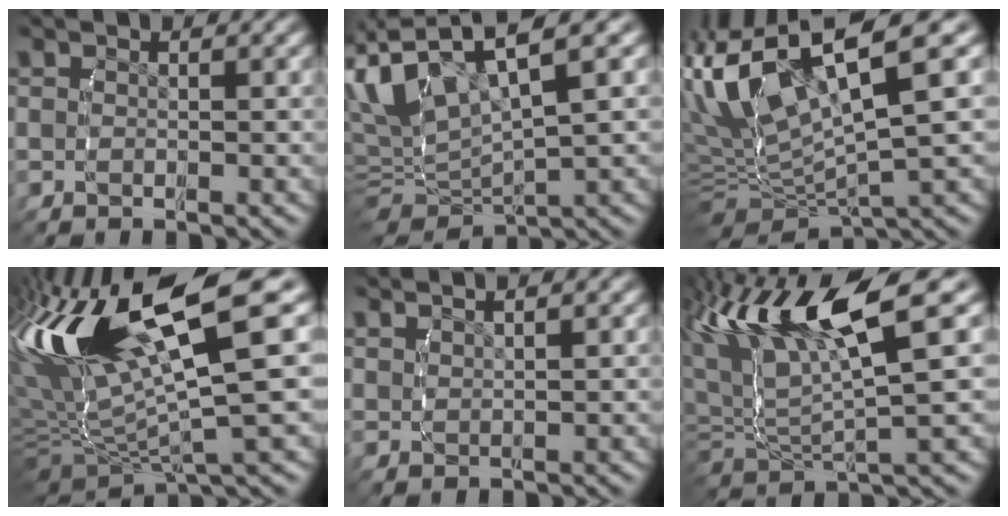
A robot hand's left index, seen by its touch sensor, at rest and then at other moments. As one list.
[{"total": 9.7, "force": [4.0, 5.5, 6.9], "torque": [-0.160, -0.009, 0.080]}, {"total": 12.2, "force": [3.9, 6.5, 9.5], "torque": [-0.203, -0.010, 0.074]}, {"total": 13.1, "force": [4.5, 5.7, 10.9], "torque": [-0.221, 0.009, 0.085]}, {"total": 2.5, "force": [2.2, -0.4, 0.9], "torque": [-0.005, 0.009, 0.046]}, {"total": 9.3, "force": [4.3, 3.7, 7.3], "torque": [-0.154, 0.009, 0.080]}]